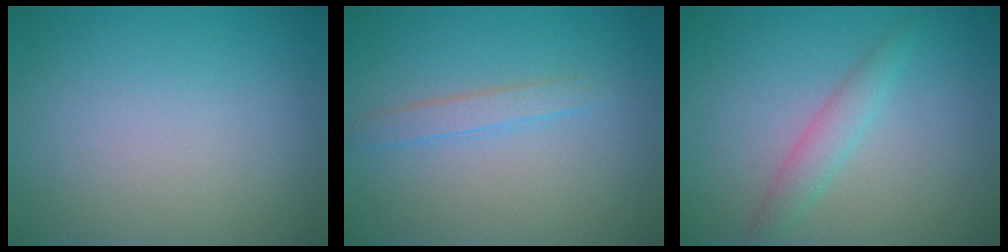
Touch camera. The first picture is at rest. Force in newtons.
{"total": 1.5, "press": 1.5, "slide": 0.0}
{"total": 2.0, "press": 2.0, "slide": 0.0}